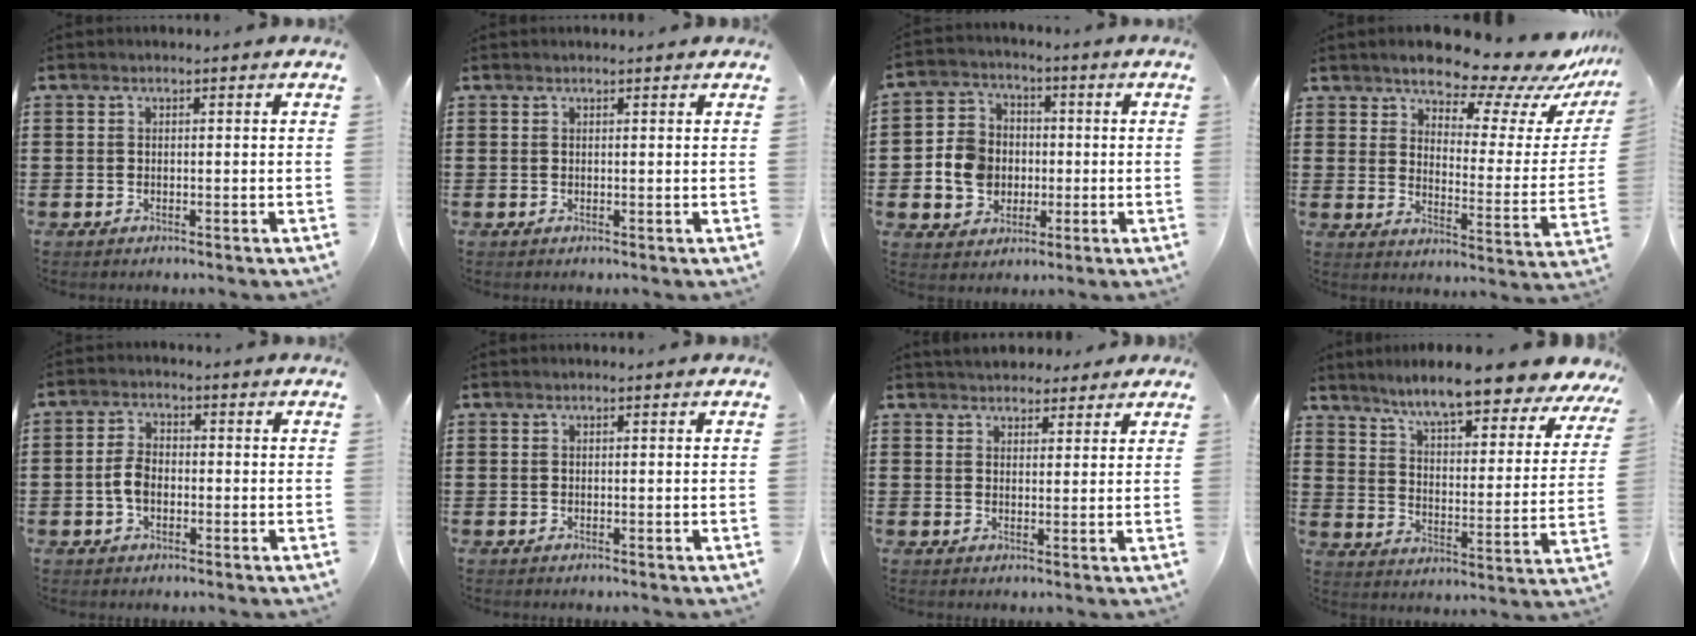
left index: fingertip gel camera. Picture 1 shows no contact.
{"total": 0.8, "force": [0.7, -0.1, 0.3], "torque": [-0.007, -0.002, 0.015]}
{"total": 6.9, "force": [-1.0, 6.4, 2.3], "torque": [-0.069, 0.020, -0.016]}
{"total": 10.4, "force": [9.4, 2.3, 4.0], "torque": [-0.080, -0.072, 0.158]}
{"total": 3.9, "force": [-0.8, 2.5, 2.9], "torque": [-0.077, -0.002, -0.021]}
{"total": 0.0}
{"total": 3.4, "force": [3.1, 1.6, 0.0], "torque": [-0.013, -0.002, 0.058]}
{"total": 8.8, "force": [7.9, -0.1, 4.0], "torque": [-0.101, -0.050, 0.130]}